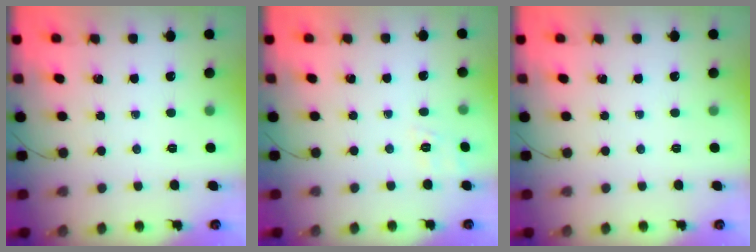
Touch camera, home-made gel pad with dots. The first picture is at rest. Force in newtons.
{"total": 3.6, "press": 3.0, "slide": 2.0}
{"total": 0.0}